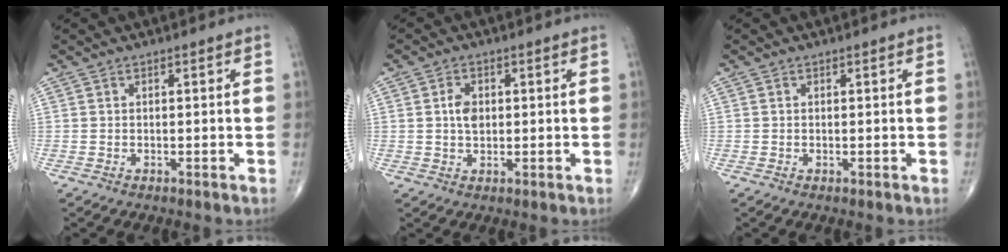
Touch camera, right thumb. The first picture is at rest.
{"total": 4.2, "force": [0.5, 2.6, 3.3], "torque": [-0.058, 0.000, 0.008]}
{"total": 0.0}